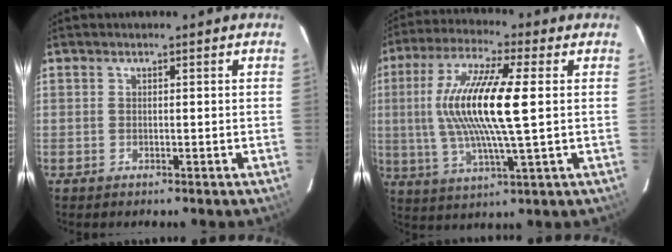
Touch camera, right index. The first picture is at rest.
{"total": 16.3, "force": [1.5, 2.2, 16.0], "torque": [-0.309, 0.001, 0.026]}